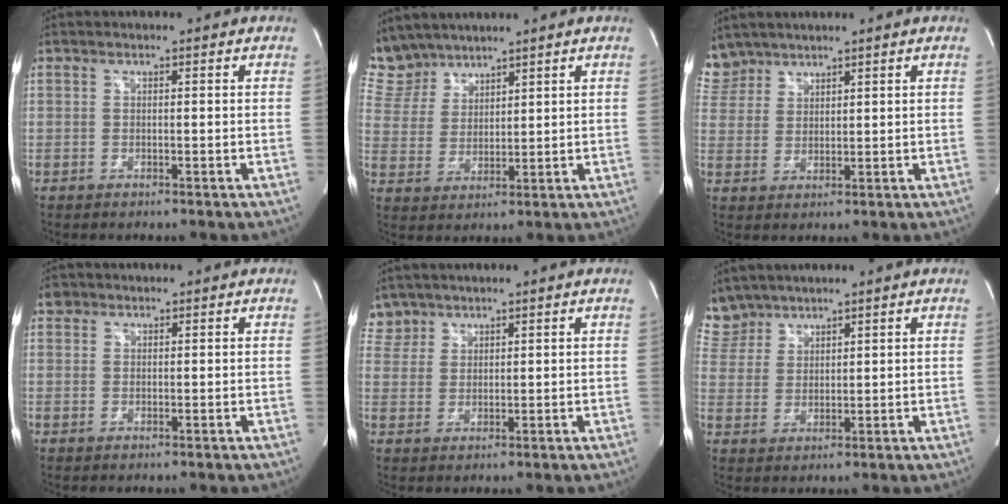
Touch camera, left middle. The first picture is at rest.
{"total": 7.2, "force": [6.7, 2.6, 0.1], "torque": [-0.011, 0.011, 0.149]}
{"total": 5.9, "force": [5.2, 2.8, -0.2], "torque": [0.001, 0.011, 0.113]}
{"total": 1.3, "force": [0.8, 1.0, 0.1], "torque": [0.004, 0.010, 0.011]}
{"total": 3.6, "force": [3.1, 1.8, -0.5], "torque": [0.017, 0.009, 0.063]}
{"total": 6.1, "force": [5.6, 2.5, -0.2], "torque": [-0.001, 0.012, 0.125]}